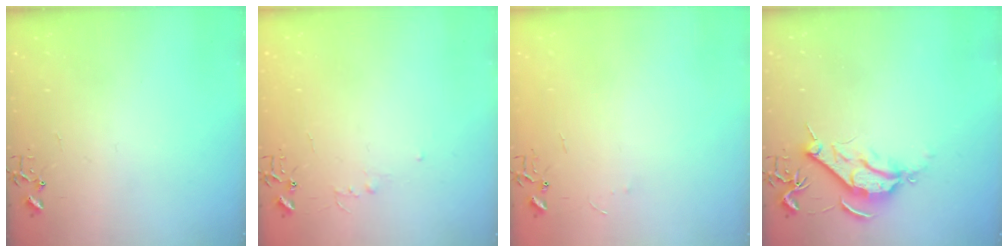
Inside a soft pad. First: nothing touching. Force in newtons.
{"total": 3.9, "press": 3.9, "slide": 0.4}
{"total": 3.2, "press": 3.2, "slide": 0.4}
{"total": 9.1, "press": 9.0, "slide": 0.8}